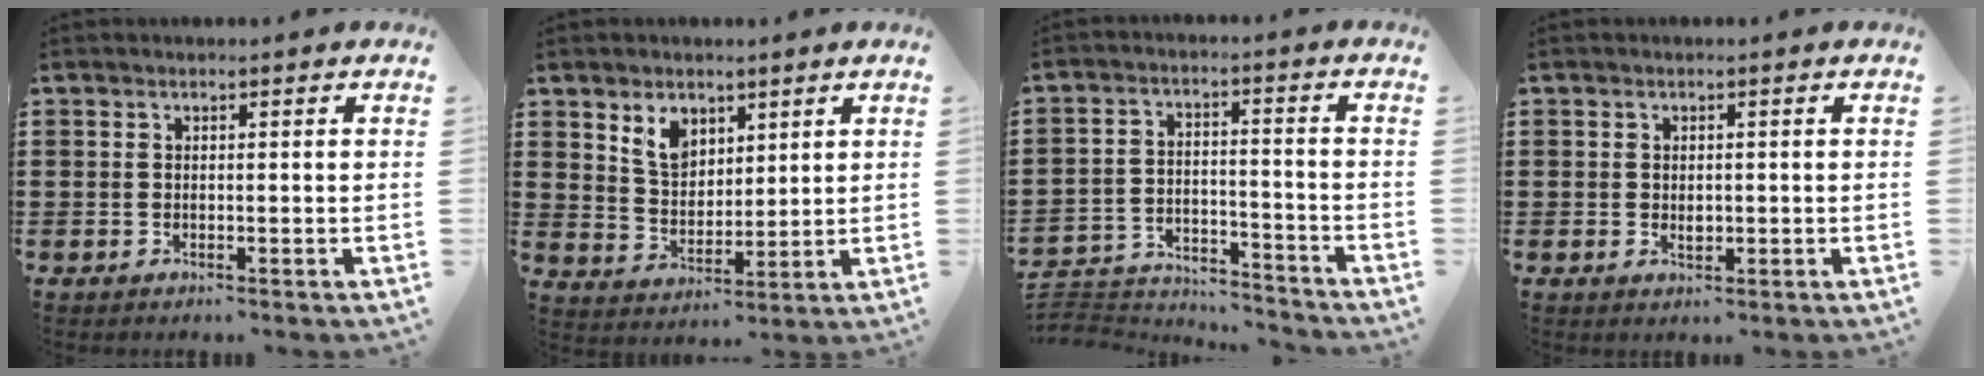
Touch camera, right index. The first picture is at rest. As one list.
[{"total": 5.7, "force": [3.6, 3.8, 2.3], "torque": [-0.054, 0.006, 0.066]}, {"total": 4.4, "force": [-4.4, 0.7, 0.6], "torque": [-0.022, 0.003, -0.091]}, {"total": 1.3, "force": [0.1, 0.7, 1.1], "torque": [-0.022, 0.001, 0.002]}]